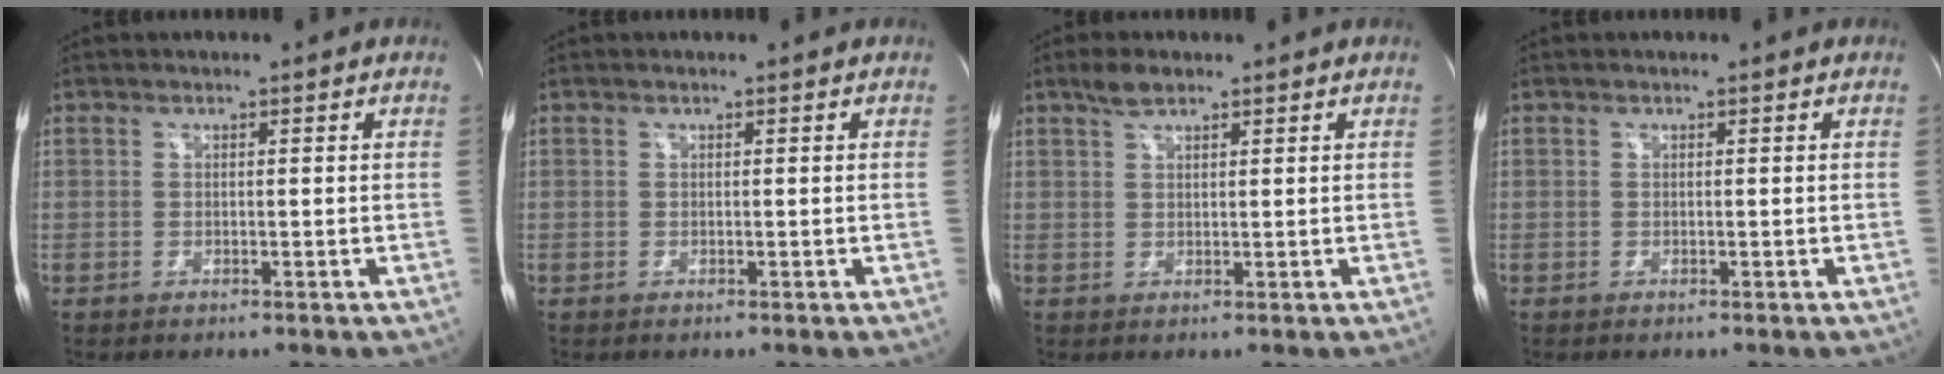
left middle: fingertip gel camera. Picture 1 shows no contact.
{"total": 0.0}
{"total": 2.6, "force": [2.0, 0.9, 1.5], "torque": [-0.036, 0.006, 0.039]}
{"total": 0.0}